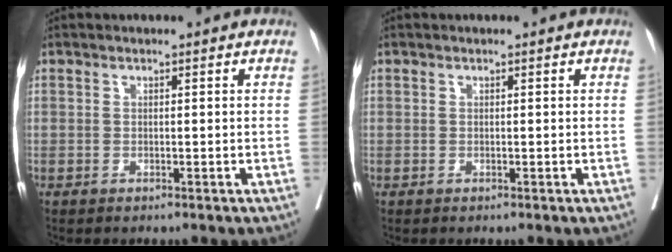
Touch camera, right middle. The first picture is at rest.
{"total": 0.0}